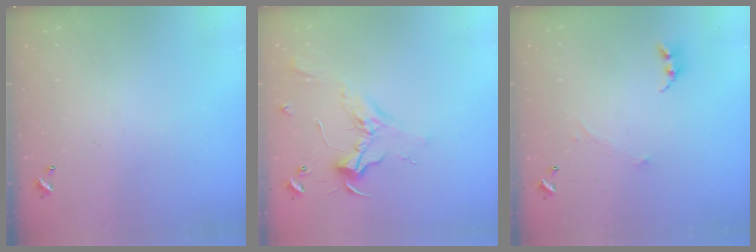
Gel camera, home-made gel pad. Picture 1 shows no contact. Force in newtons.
{"total": 2.4, "press": 2.3, "slide": 0.8}
{"total": 0.7, "press": 0.0, "slide": 0.7}